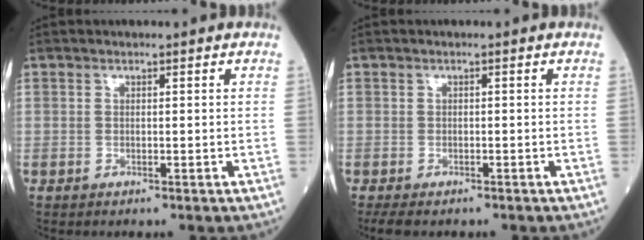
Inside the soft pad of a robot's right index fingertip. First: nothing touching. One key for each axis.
{"total": 4.4, "fx": -3.1, "fy": 2.5, "fz": 1.9, "tx": -0.040, "ty": -0.008, "tz": -0.045}